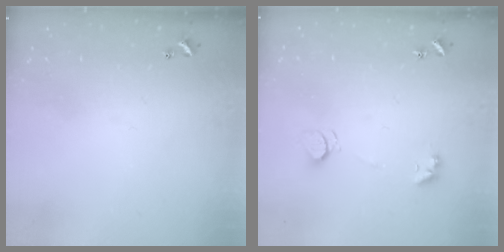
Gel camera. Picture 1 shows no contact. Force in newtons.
{"total": 2.2, "press": 2.2, "slide": 0.4}